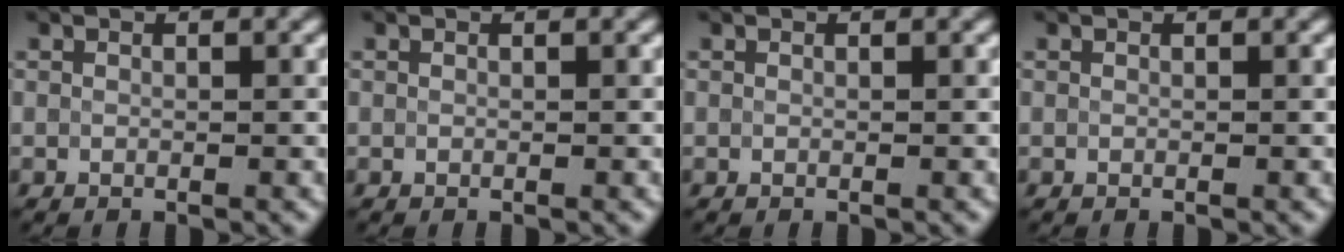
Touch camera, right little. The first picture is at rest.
{"total": 0.0}
{"total": 0.0}
{"total": 0.0}